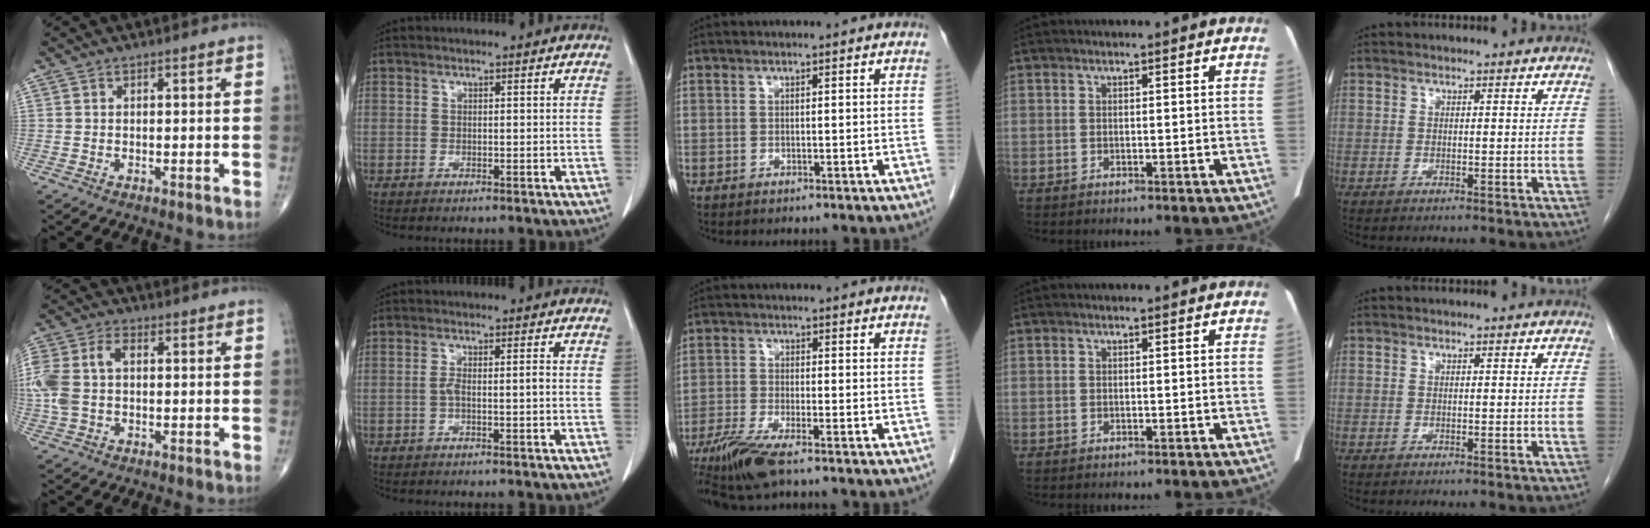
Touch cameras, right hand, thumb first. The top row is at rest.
{"thumb": {"total": 10.2, "force": [0.3, 6.4, 7.9], "torque": [-0.202, 0.028, 0.009]}, "index": {"total": 2.6, "force": [-0.8, 0.7, 2.4], "torque": [-0.049, 0.007, -0.011]}, "middle": {"total": 7.2, "force": [-5.2, 0.4, 5.0], "torque": [-0.099, -0.022, -0.096]}}